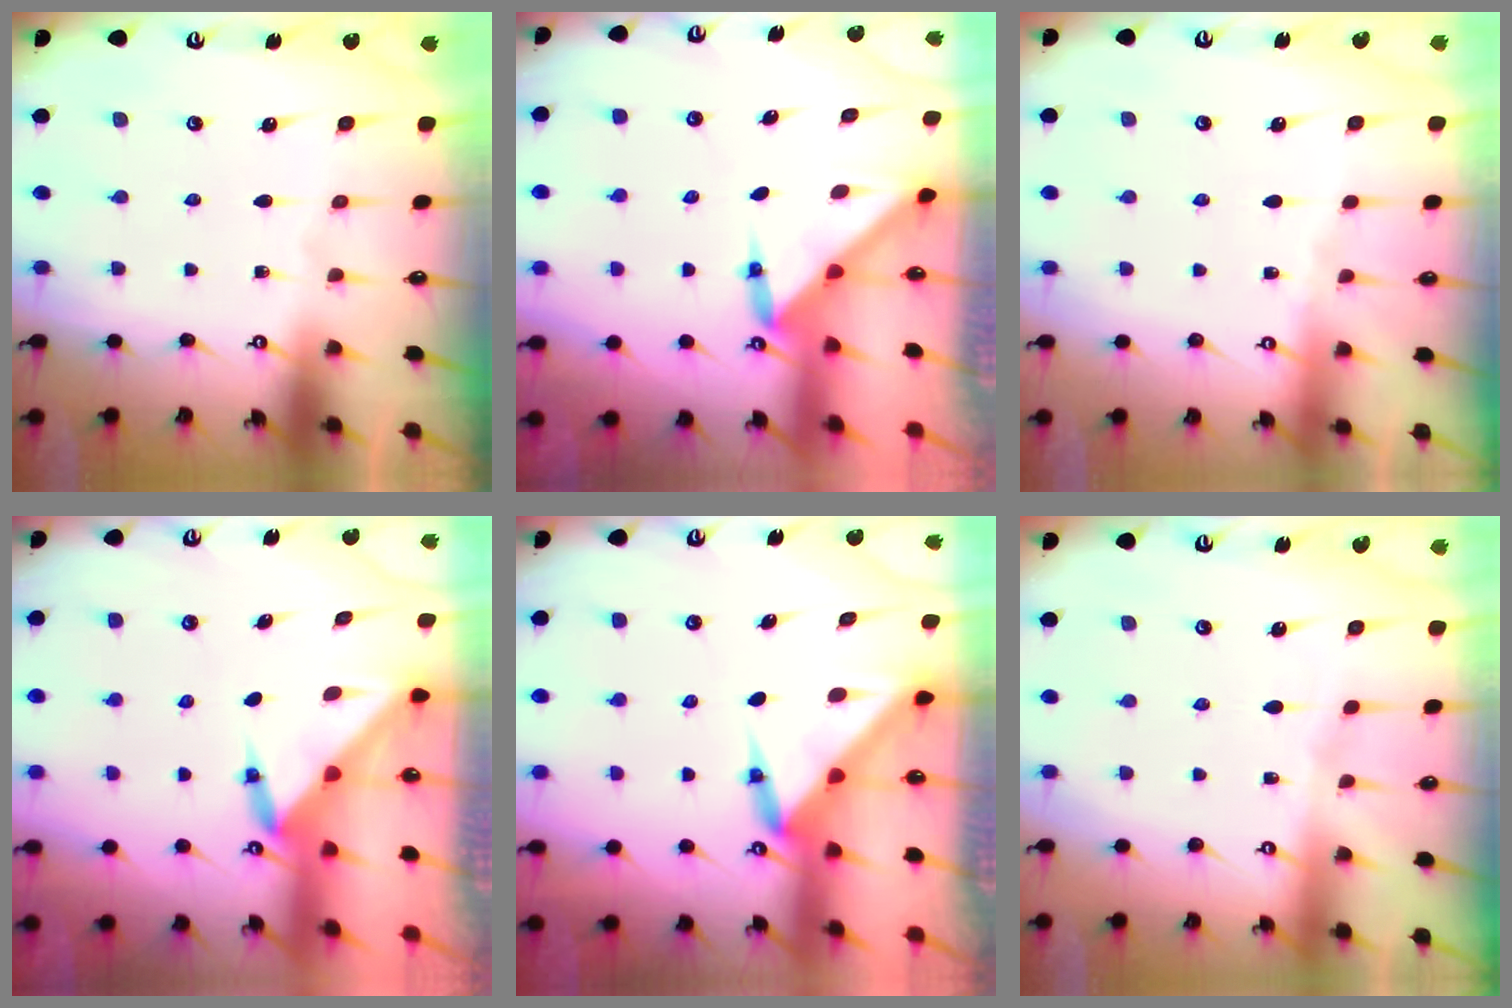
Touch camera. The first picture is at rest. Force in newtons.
{"total": 2.9, "press": 2.9, "slide": 0.2}
{"total": 1.6, "press": 1.6, "slide": 0.4}
{"total": 3.5, "press": 3.5, "slide": 0.4}
{"total": 3.5, "press": 3.5, "slide": 0.2}
{"total": 2.9, "press": 2.9, "slide": 0.5}